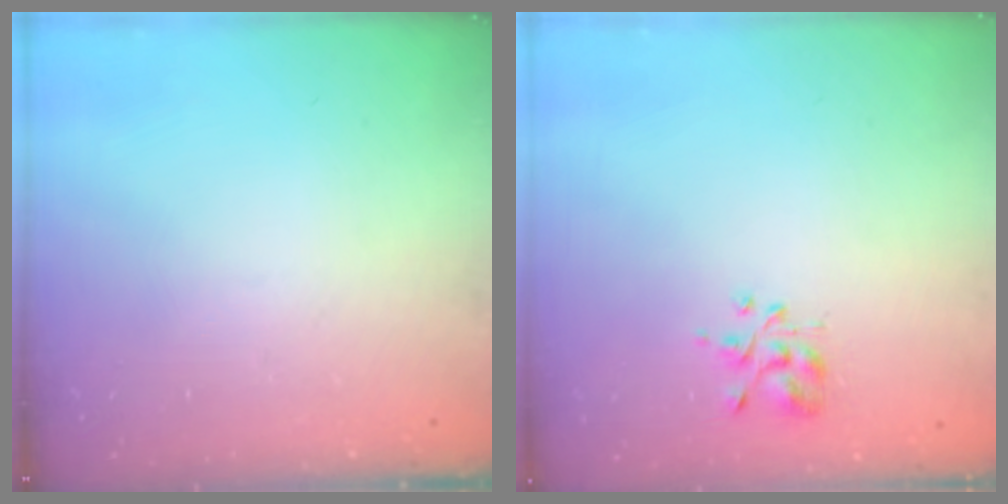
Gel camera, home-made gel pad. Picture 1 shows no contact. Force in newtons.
{"total": 2.8, "press": 2.6, "slide": 1.0}